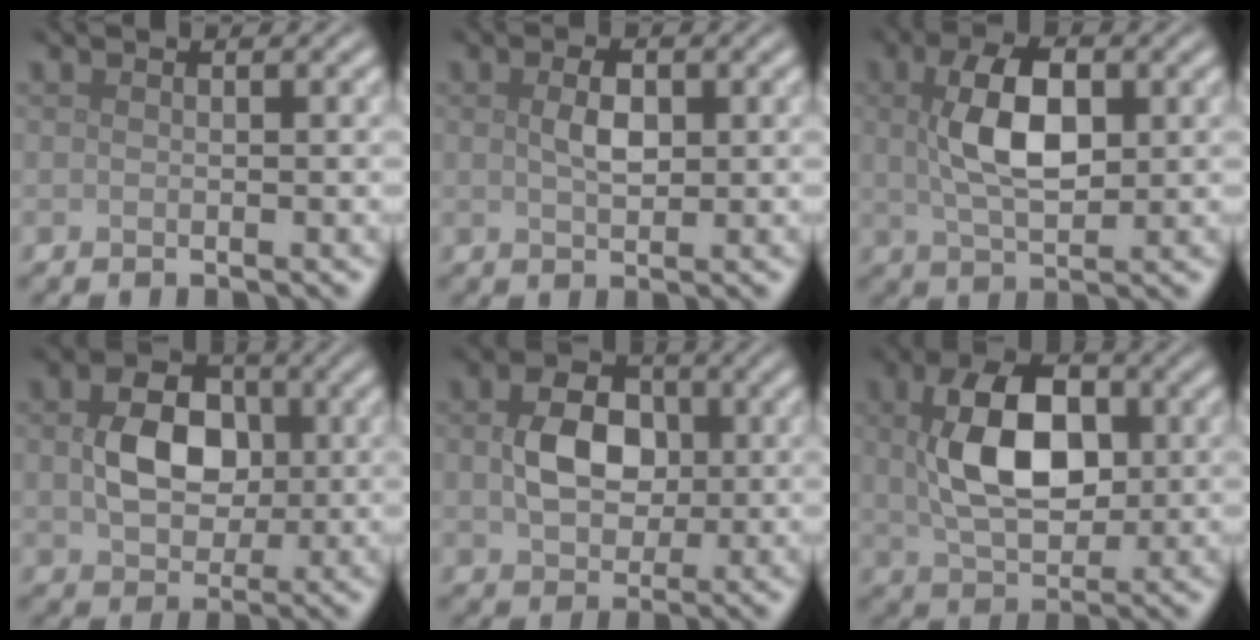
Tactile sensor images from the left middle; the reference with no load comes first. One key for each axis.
{"total": 2.4, "fx": 0.6, "fy": 1.3, "fz": 1.9, "tx": -0.042, "ty": 0.001, "tz": 0.011}
{"total": 5.9, "fx": 1.1, "fy": 3.0, "fz": 5.0, "tx": -0.101, "ty": 0.007, "tz": 0.019}
{"total": 5.7, "fx": 0.4, "fy": 4.3, "fz": 3.7, "tx": -0.077, "ty": -0.001, "tz": 0.004}
{"total": 5.1, "fx": 0.4, "fy": 3.8, "fz": 3.3, "tx": -0.072, "ty": 0.000, "tz": 0.003}
{"total": 8.1, "fx": 1.1, "fy": 5.0, "fz": 6.3, "tx": -0.118, "ty": 0.009, "tz": 0.018}